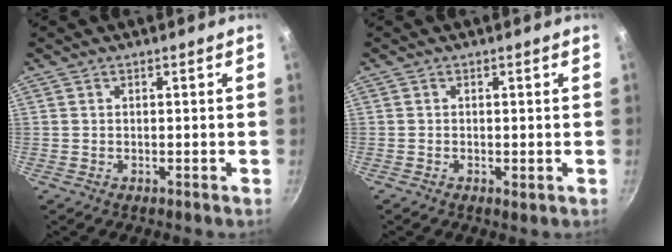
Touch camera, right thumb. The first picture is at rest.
{"total": 0.6, "force": [-0.1, 0.4, 0.4], "torque": [-0.006, -0.003, -0.002]}